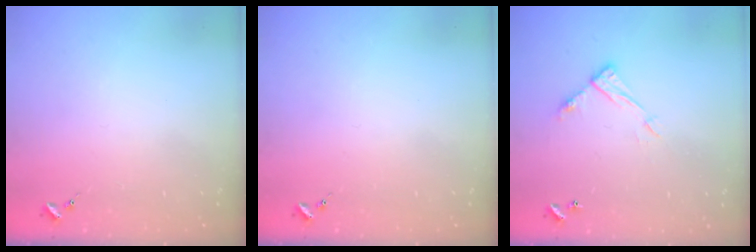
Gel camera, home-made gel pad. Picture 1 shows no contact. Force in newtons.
{"total": 0.0}
{"total": 9.6, "press": 9.6, "slide": 0.3}